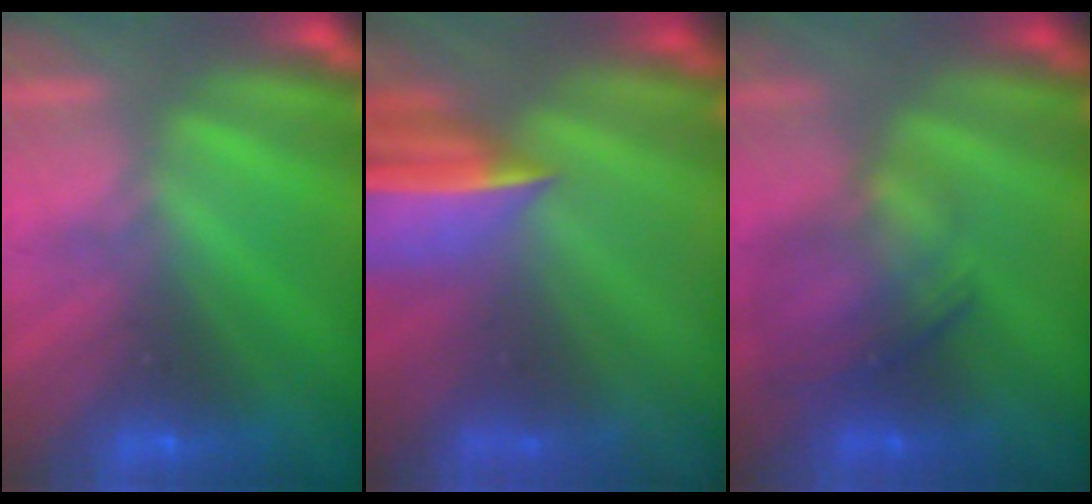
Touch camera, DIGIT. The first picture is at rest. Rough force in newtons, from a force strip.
{"total": 7.0}
{"total": 2.0}